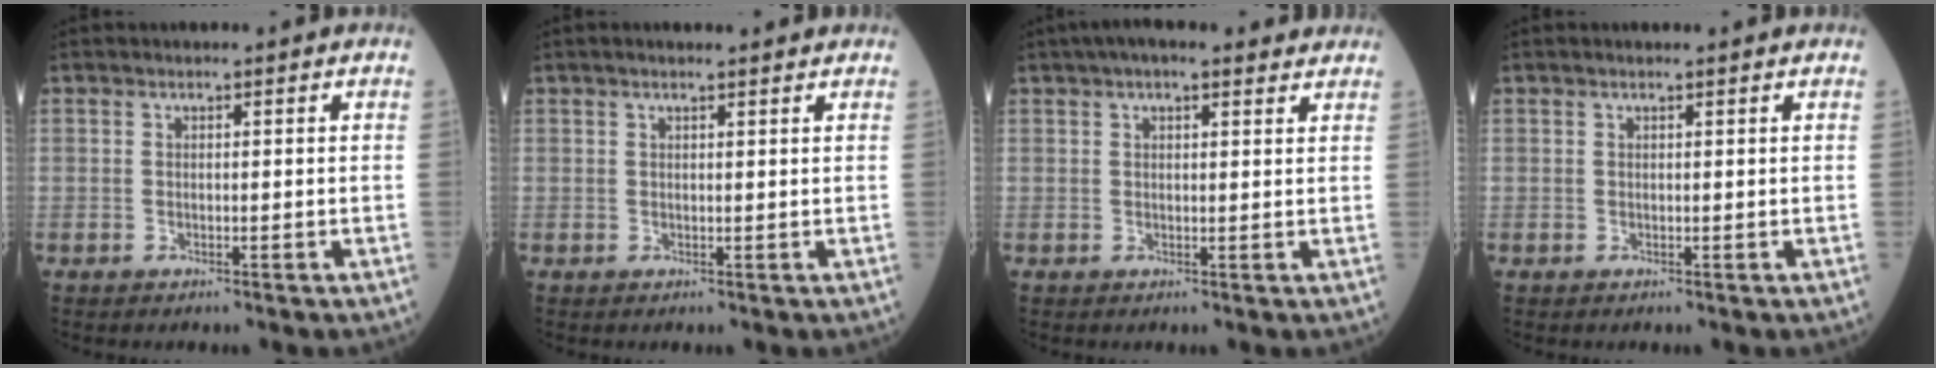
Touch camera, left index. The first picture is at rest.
{"total": 3.0, "force": [2.6, 0.1, 1.5], "torque": [-0.022, 0.018, 0.034]}
{"total": 7.9, "force": [6.1, 2.2, 4.6], "torque": [-0.066, 0.041, 0.085]}
{"total": 1.1, "force": [1.0, -0.1, 0.5], "torque": [-0.010, 0.008, 0.016]}